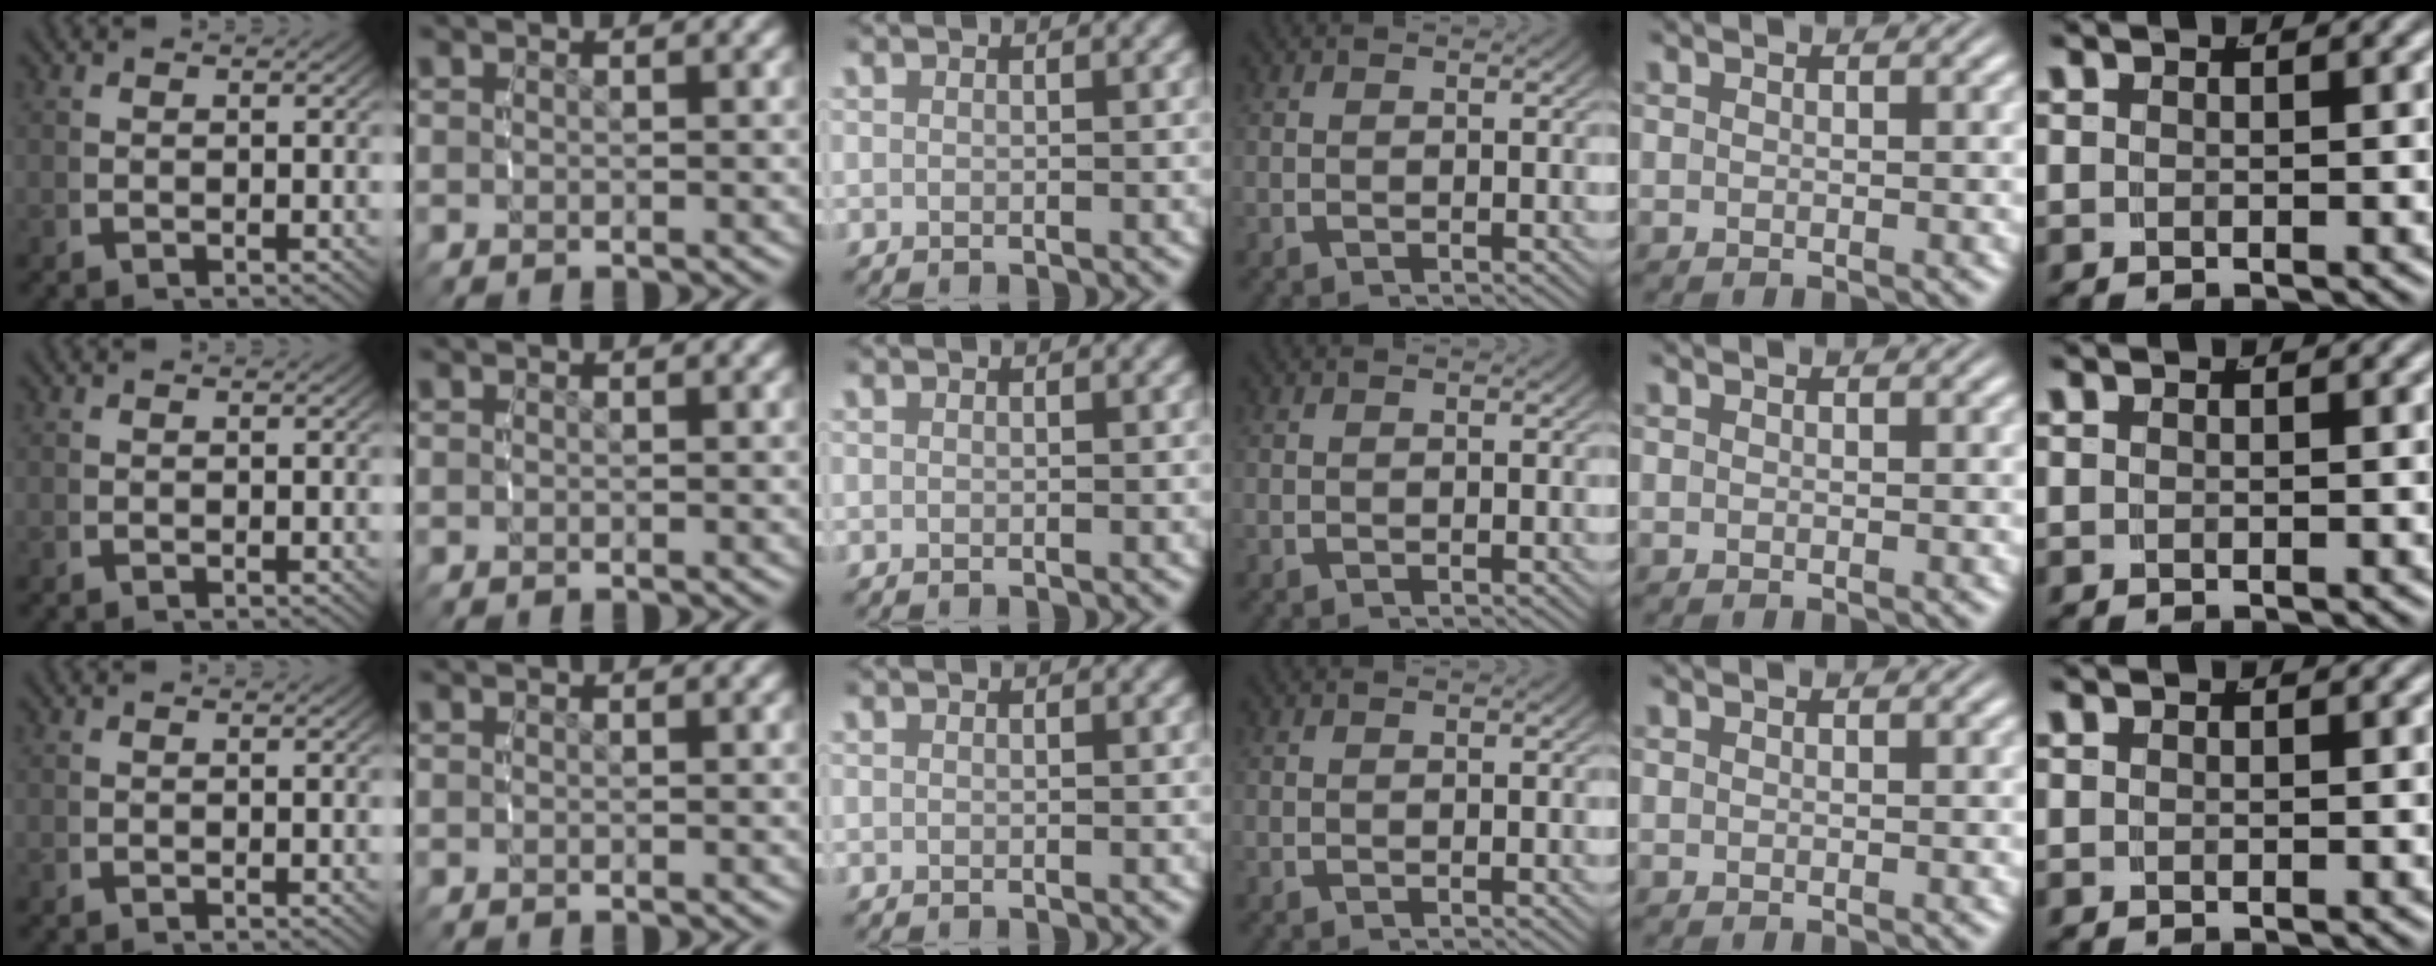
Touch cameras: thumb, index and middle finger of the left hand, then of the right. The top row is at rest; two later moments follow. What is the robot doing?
{"motion": "reach", "object": "dispenser bottle"}